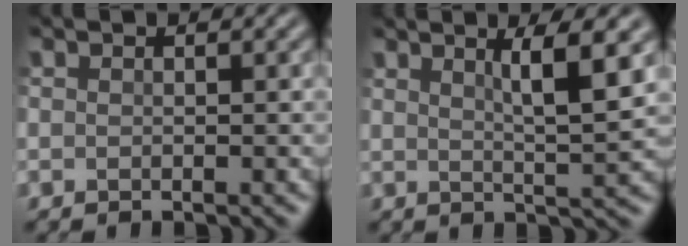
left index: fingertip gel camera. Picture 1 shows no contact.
{"total": 4.5, "force": [2.1, 0.6, 3.9], "torque": [-0.057, -0.003, 0.033]}